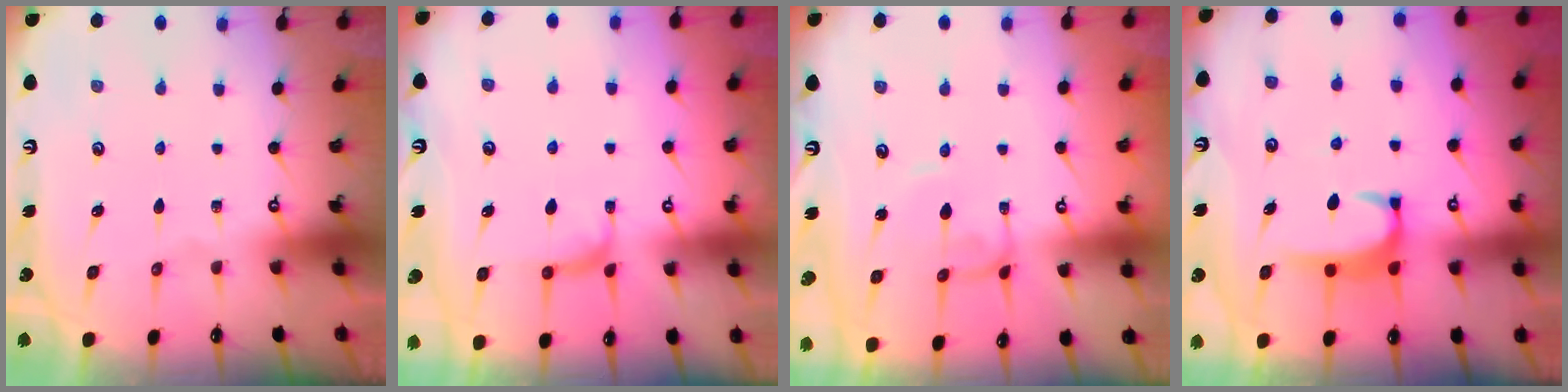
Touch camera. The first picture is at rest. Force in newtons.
{"total": 2.9, "press": 2.7, "slide": 0.9}
{"total": 2.4, "press": 2.4, "slide": 0.1}
{"total": 2.0, "press": 1.9, "slide": 0.5}